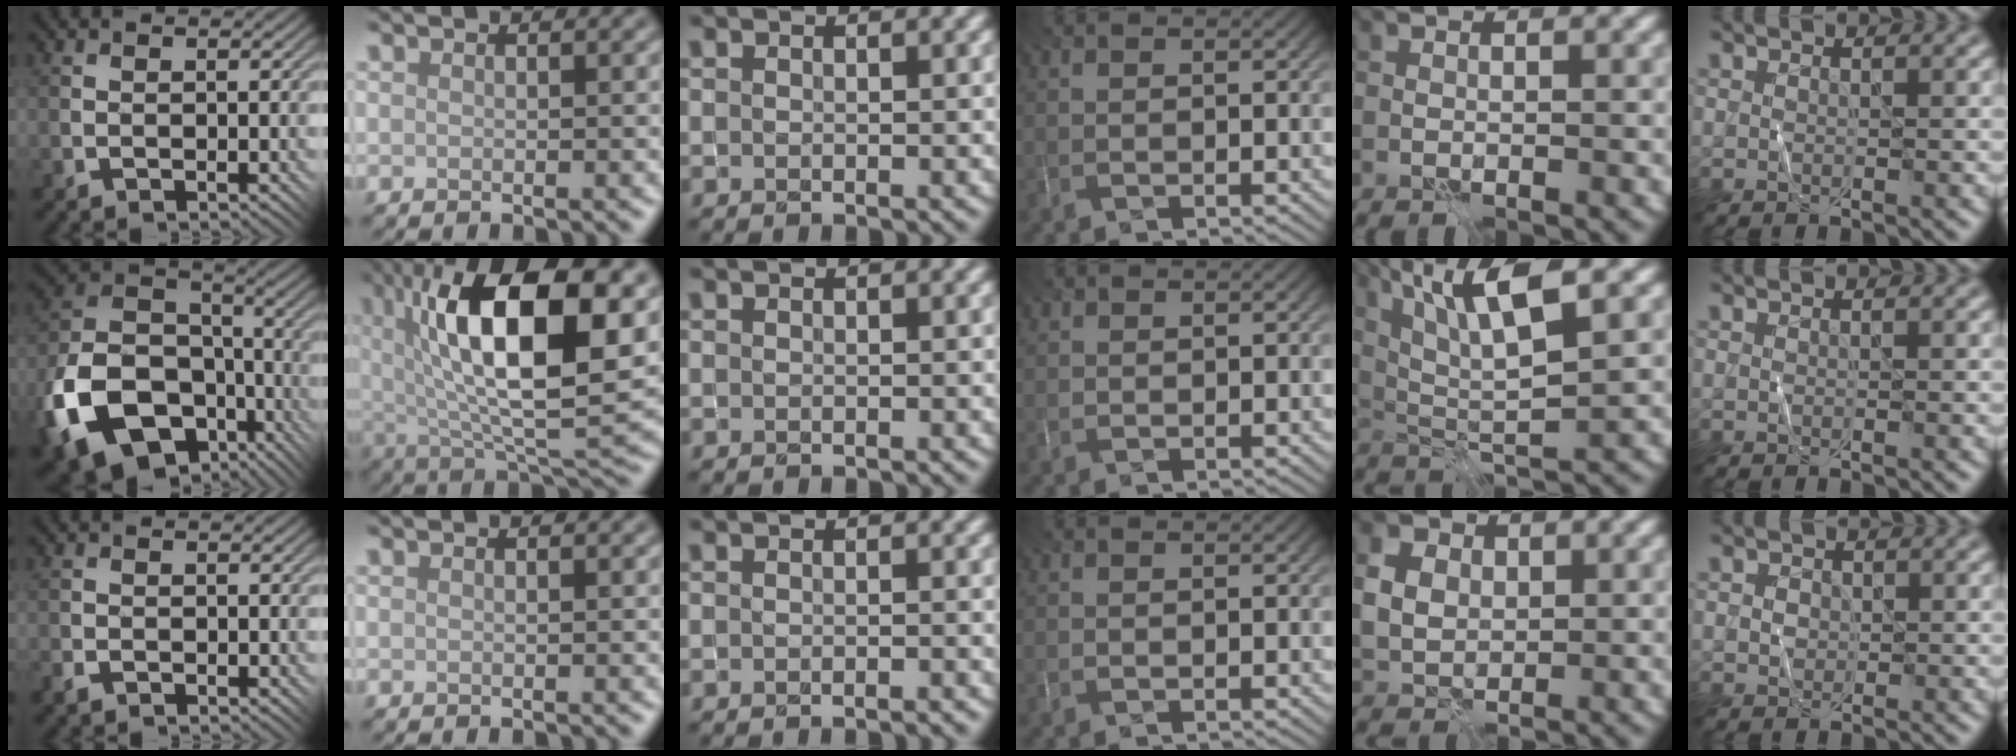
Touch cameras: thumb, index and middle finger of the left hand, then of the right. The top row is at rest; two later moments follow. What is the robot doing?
{"motion": "fold", "object": "shorts"}